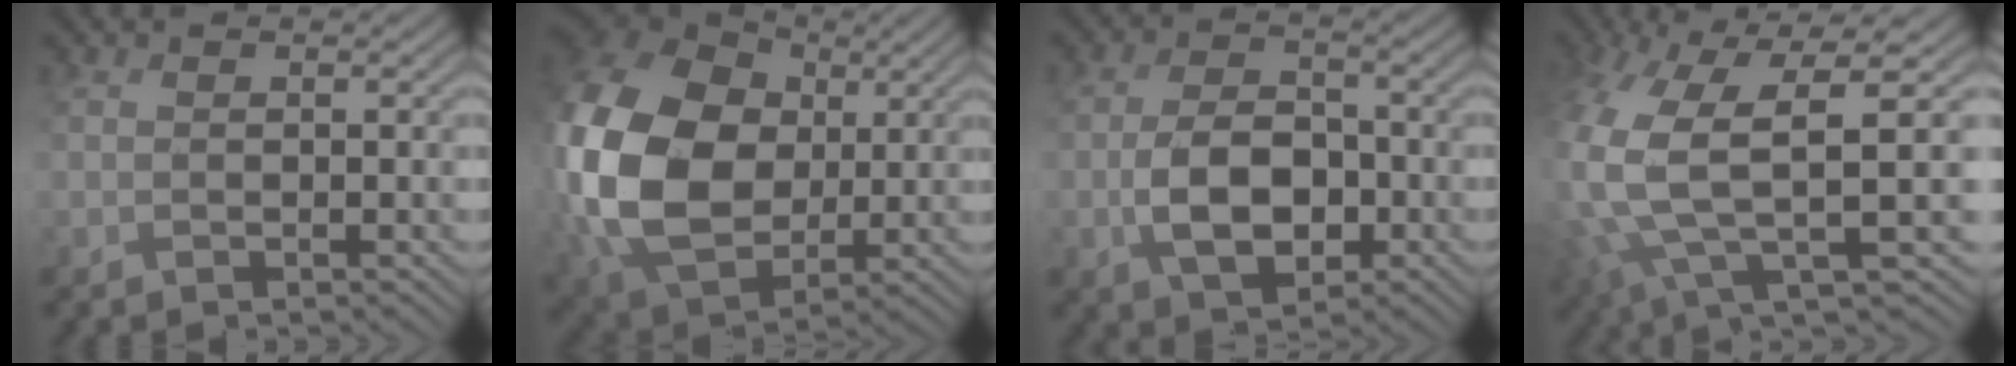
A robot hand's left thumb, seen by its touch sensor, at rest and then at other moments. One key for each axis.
{"total": 19.9, "fx": 1.3, "fy": 15.0, "fz": 13.0, "tx": -0.372, "ty": -0.020, "tz": 0.041}
{"total": 6.6, "fx": -2.1, "fy": 4.2, "fz": 4.6, "tx": -0.092, "ty": -0.003, "tz": -0.040}
{"total": 11.4, "fx": -0.3, "fy": 5.1, "fz": 10.2, "tx": -0.280, "ty": -0.034, "tz": 0.022}